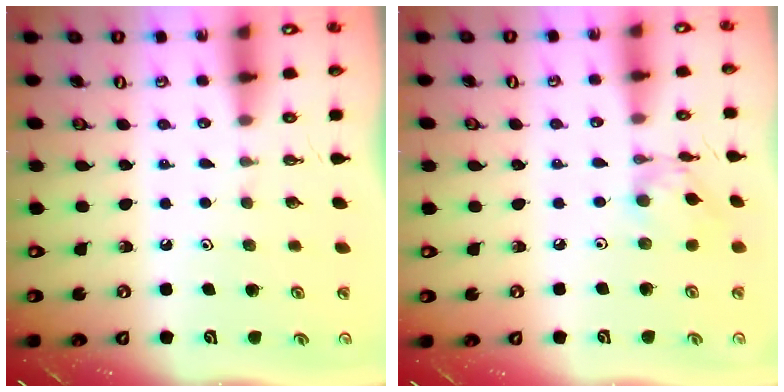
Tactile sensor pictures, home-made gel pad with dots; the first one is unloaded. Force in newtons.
{"total": 4.6, "press": 4.5, "slide": 0.3}